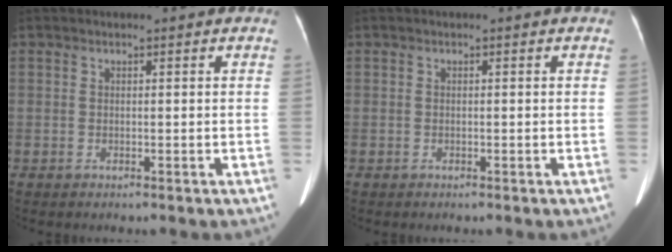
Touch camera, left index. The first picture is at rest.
{"total": 0.0}